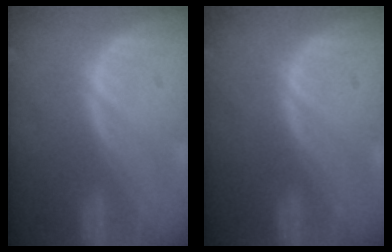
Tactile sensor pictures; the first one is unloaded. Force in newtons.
{"total": 0.0}